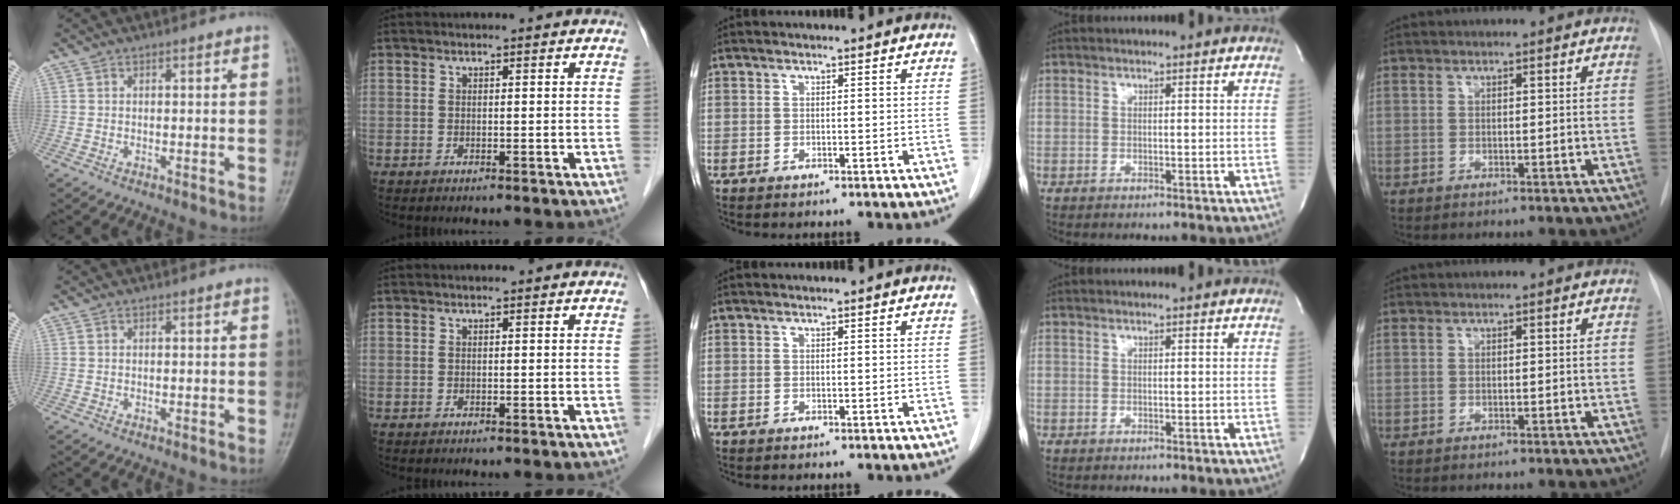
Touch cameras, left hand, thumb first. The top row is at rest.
{}